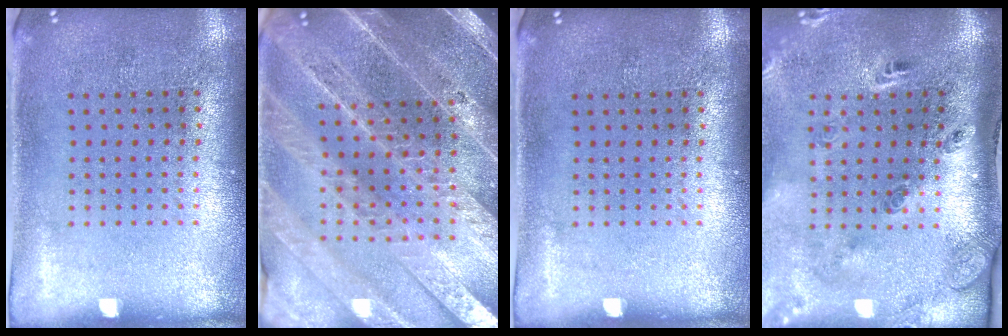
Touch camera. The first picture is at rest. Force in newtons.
{"total": 4.7, "press": 4.1, "slide": 2.3}
{"total": 0.0}
{"total": 3.0, "press": 1.9, "slide": 2.4}